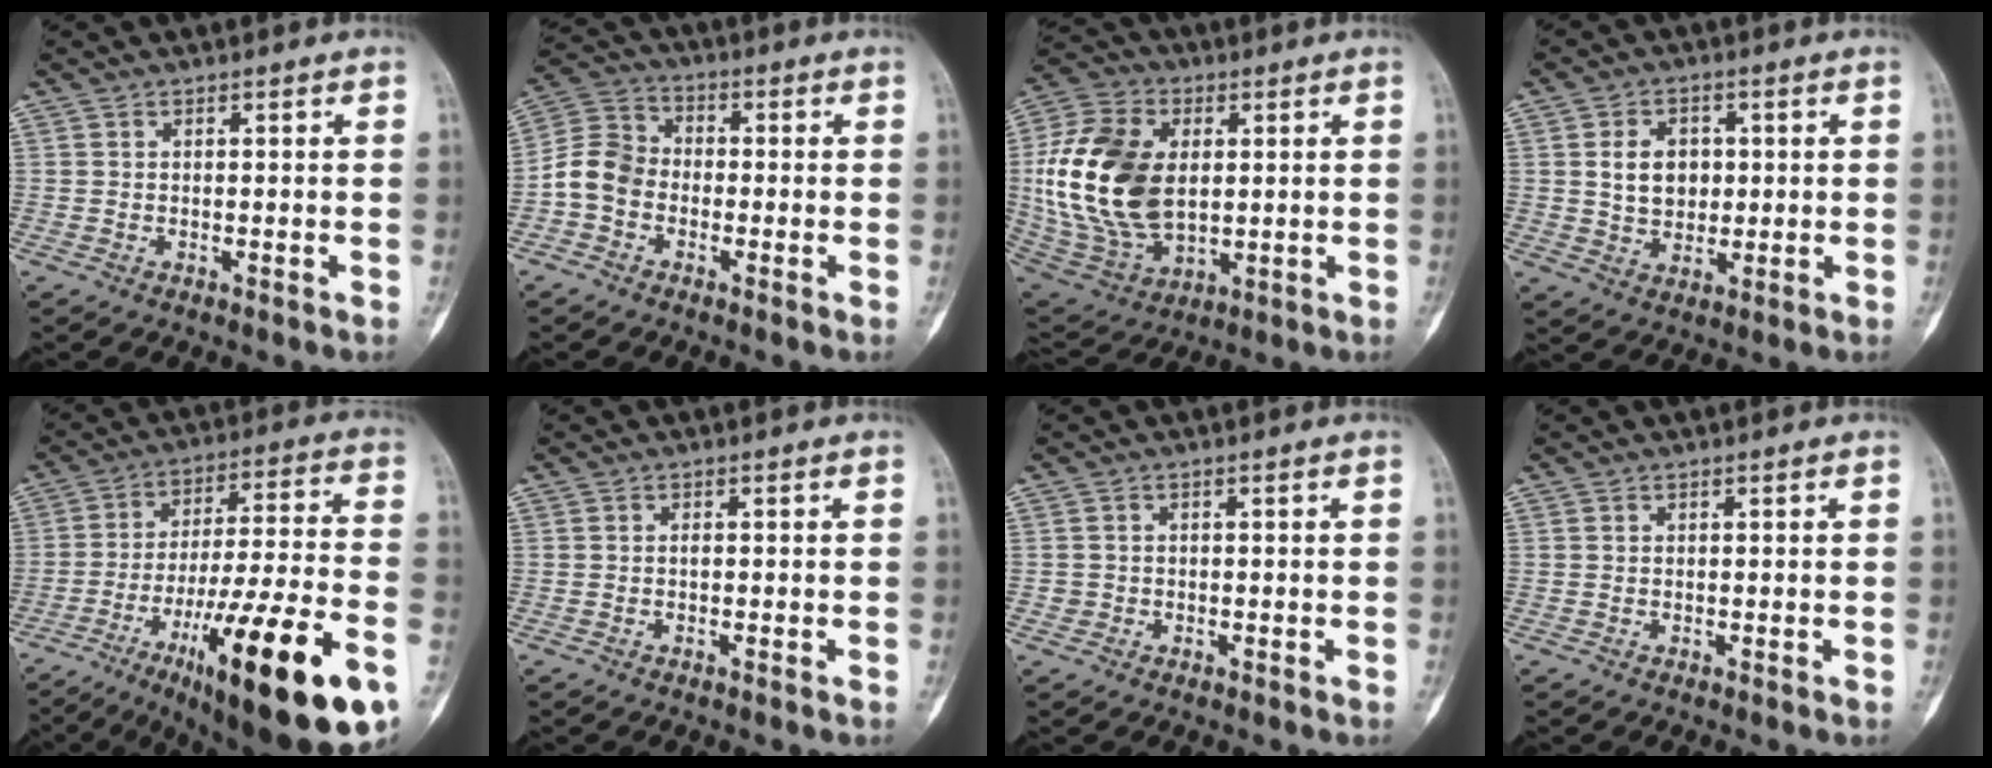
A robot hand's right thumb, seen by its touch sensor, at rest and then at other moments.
{"total": 7.6, "force": [-2.0, 6.3, 3.9], "torque": [-0.063, 0.028, -0.052]}
{"total": 22.1, "force": [2.1, 14.3, 16.8], "torque": [-0.337, -0.010, 0.049]}
{"total": 7.4, "force": [1.2, 5.5, 4.8], "torque": [-0.051, -0.006, 0.023]}
{"total": 27.2, "force": [-13.0, 5.4, 23.3], "torque": [-0.333, 0.045, -0.198]}
{"total": 0.5, "force": [-0.2, 0.2, 0.5], "torque": [-0.009, 0.000, -0.005]}
{"total": 1.0, "force": [-0.3, 0.9, 0.1], "torque": [0.004, 0.005, -0.007]}
{"total": 0.0}